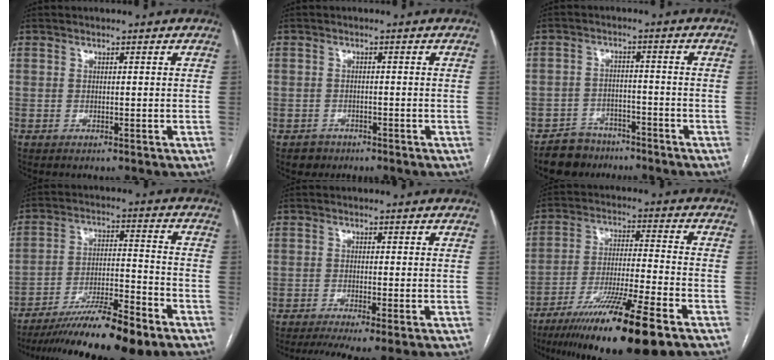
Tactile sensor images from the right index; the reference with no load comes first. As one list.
[{"total": 2.4, "force": [-1.4, 1.9, -0.1], "torque": [0.001, 0.009, -0.023]}, {"total": 5.9, "force": [-4.6, 3.8, 0.0], "torque": [0.007, 0.007, -0.076]}, {"total": 16.4, "force": [-12.7, 1.0, 10.3], "torque": [-0.162, -0.016, -0.214]}, {"total": 5.7, "force": [-3.7, 0.6, 4.3], "torque": [-0.072, -0.009, -0.063]}, {"total": 18.2, "force": [-12.0, 0.3, 13.7], "torque": [-0.217, -0.038, -0.204]}]